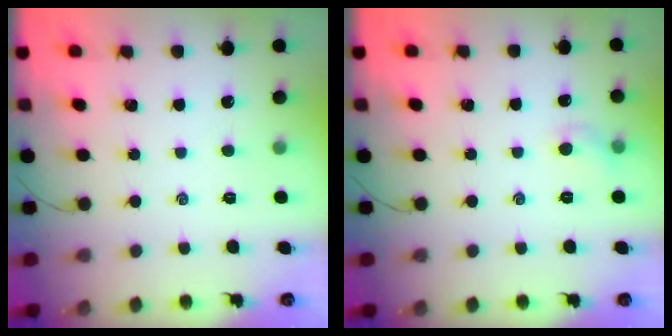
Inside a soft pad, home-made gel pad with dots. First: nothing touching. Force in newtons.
{"total": 5.4, "press": 5.2, "slide": 1.5}